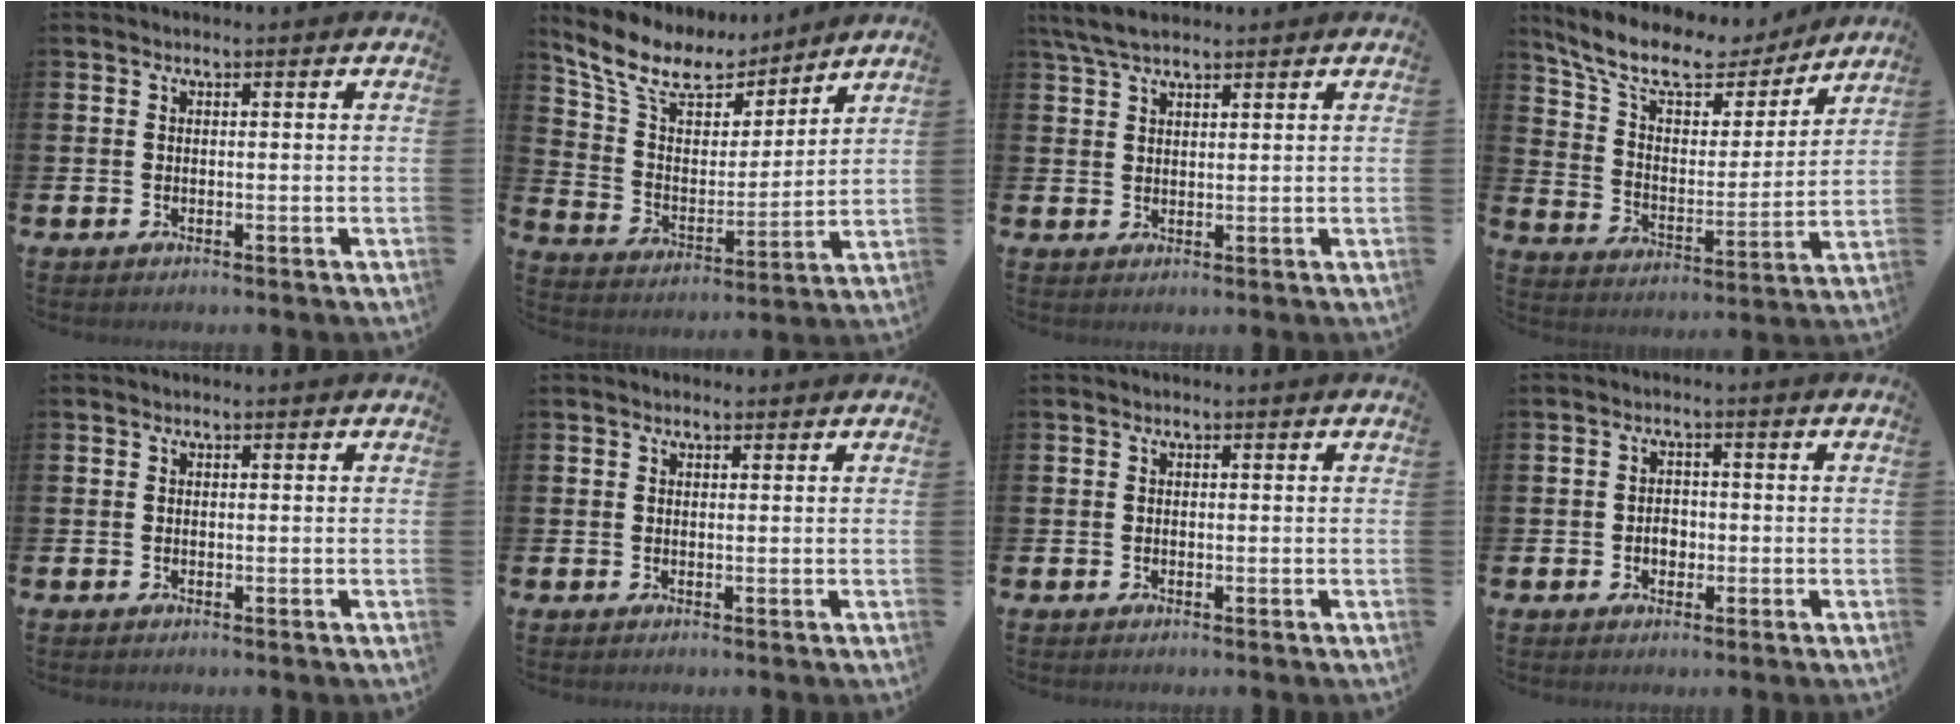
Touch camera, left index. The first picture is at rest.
{"total": 10.8, "force": [9.1, 4.5, 3.7], "torque": [-0.118, -0.053, 0.161]}
{"total": 4.9, "force": [4.1, 1.3, 2.3], "torque": [-0.060, -0.004, 0.078]}
{"total": 11.1, "force": [9.3, 4.1, 4.4], "torque": [-0.127, -0.052, 0.163]}
{"total": 0.0}
{"total": 0.8, "force": [0.7, 0.3, 0.3], "torque": [0.004, -0.001, 0.010]}
{"total": 0.0}
{"total": 2.3, "force": [-0.5, 1.8, 1.4], "torque": [-0.010, -0.003, -0.015]}